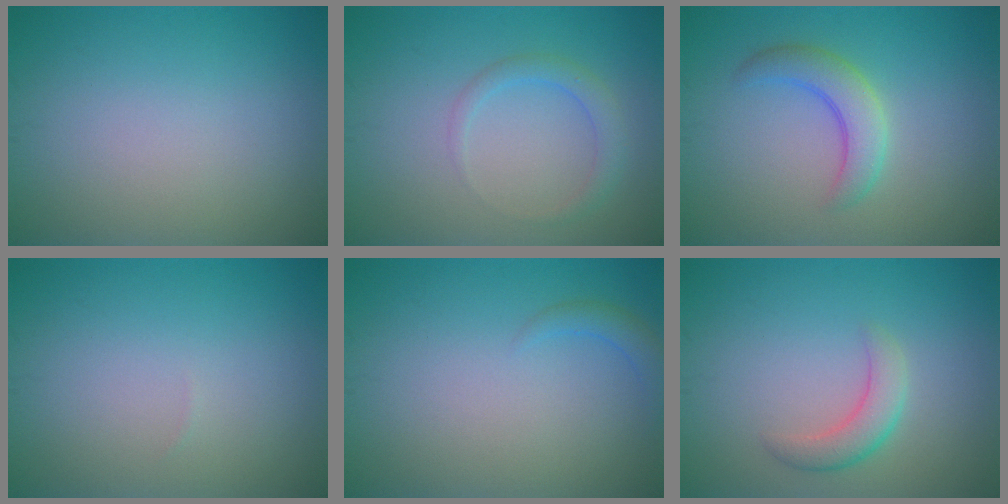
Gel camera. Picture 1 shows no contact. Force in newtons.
{"total": 1.9, "press": 1.9, "slide": 0.1}
{"total": 3.3, "press": 3.3, "slide": 0.2}
{"total": 0.0}
{"total": 1.3, "press": 1.3, "slide": 0.2}
{"total": 2.5, "press": 2.5, "slide": 0.1}